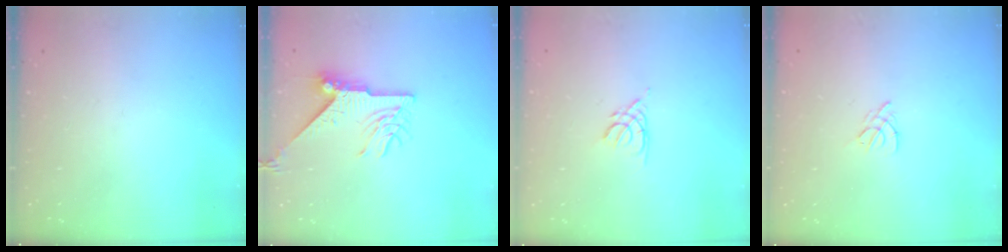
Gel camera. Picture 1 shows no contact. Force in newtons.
{"total": 11.2, "press": 11.2, "slide": 1.0}
{"total": 2.1, "press": 2.0, "slide": 0.4}
{"total": 2.5, "press": 2.4, "slide": 0.6}